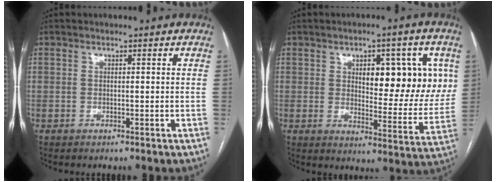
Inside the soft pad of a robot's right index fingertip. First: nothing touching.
{"total": 13.5, "force": [4.0, 5.2, 11.7], "torque": [-0.139, 0.009, 0.059]}